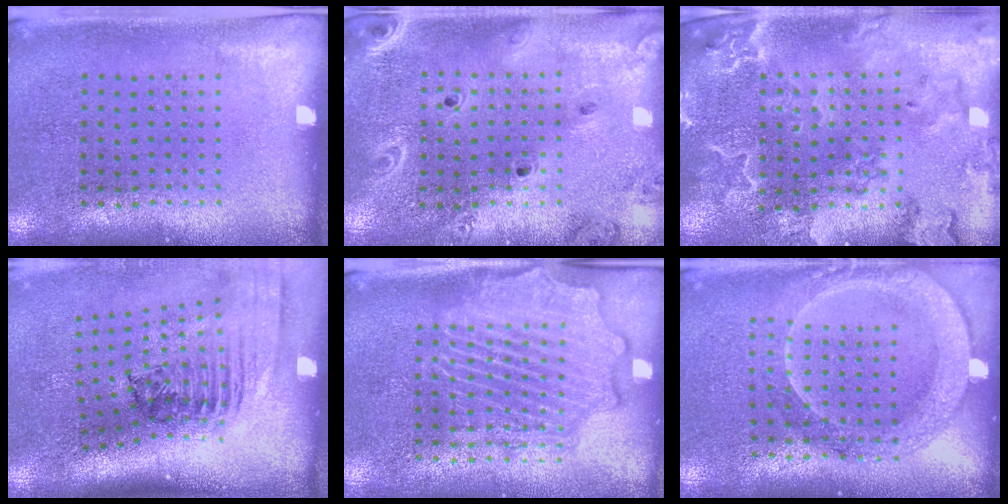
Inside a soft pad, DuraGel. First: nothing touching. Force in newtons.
{"total": 2.0, "press": 1.8, "slide": 0.9}
{"total": 3.1, "press": 2.8, "slide": 1.3}
{"total": 2.4, "press": 1.6, "slide": 1.7}
{"total": 2.3, "press": 2.3, "slide": 0.4}
{"total": 2.0, "press": 1.8, "slide": 0.7}